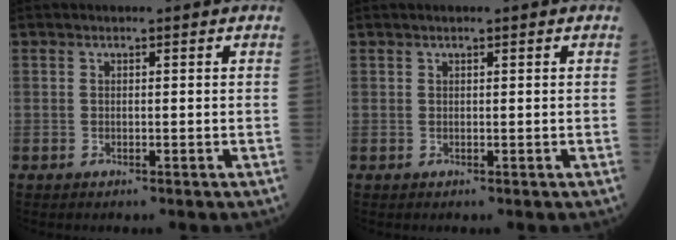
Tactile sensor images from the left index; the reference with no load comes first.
{"total": 1.1, "force": [0.9, 0.2, 0.6], "torque": [-0.012, 0.017, 0.018]}